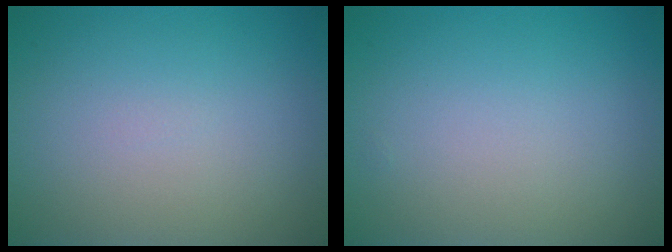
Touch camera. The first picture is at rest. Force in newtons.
{"total": 0.0}